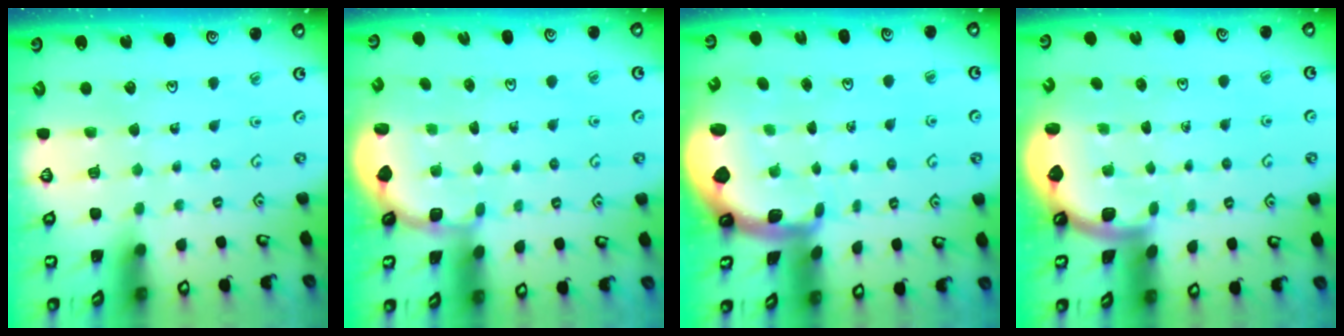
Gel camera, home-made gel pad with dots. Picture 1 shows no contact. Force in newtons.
{"total": 1.9, "press": 1.6, "slide": 1.0}
{"total": 1.9, "press": 1.8, "slide": 0.5}
{"total": 1.6, "press": 1.6, "slide": 0.1}